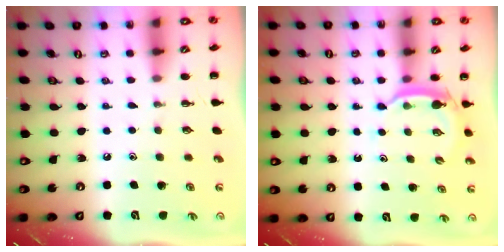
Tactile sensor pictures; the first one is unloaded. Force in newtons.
{"total": 4.0, "press": 3.9, "slide": 0.8}